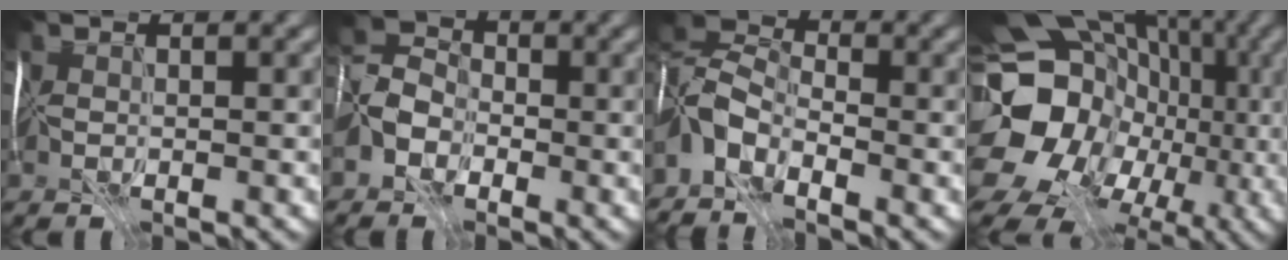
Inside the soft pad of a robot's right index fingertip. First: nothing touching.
{"total": 2.4, "force": [-1.6, 1.7, 0.6], "torque": [-0.010, 0.012, -0.036]}
{"total": 4.2, "force": [-3.3, 1.7, 1.8], "torque": [-0.037, 0.010, -0.080]}
{"total": 17.7, "force": [-1.4, 15.0, 9.2], "torque": [-0.142, 0.004, -0.014]}